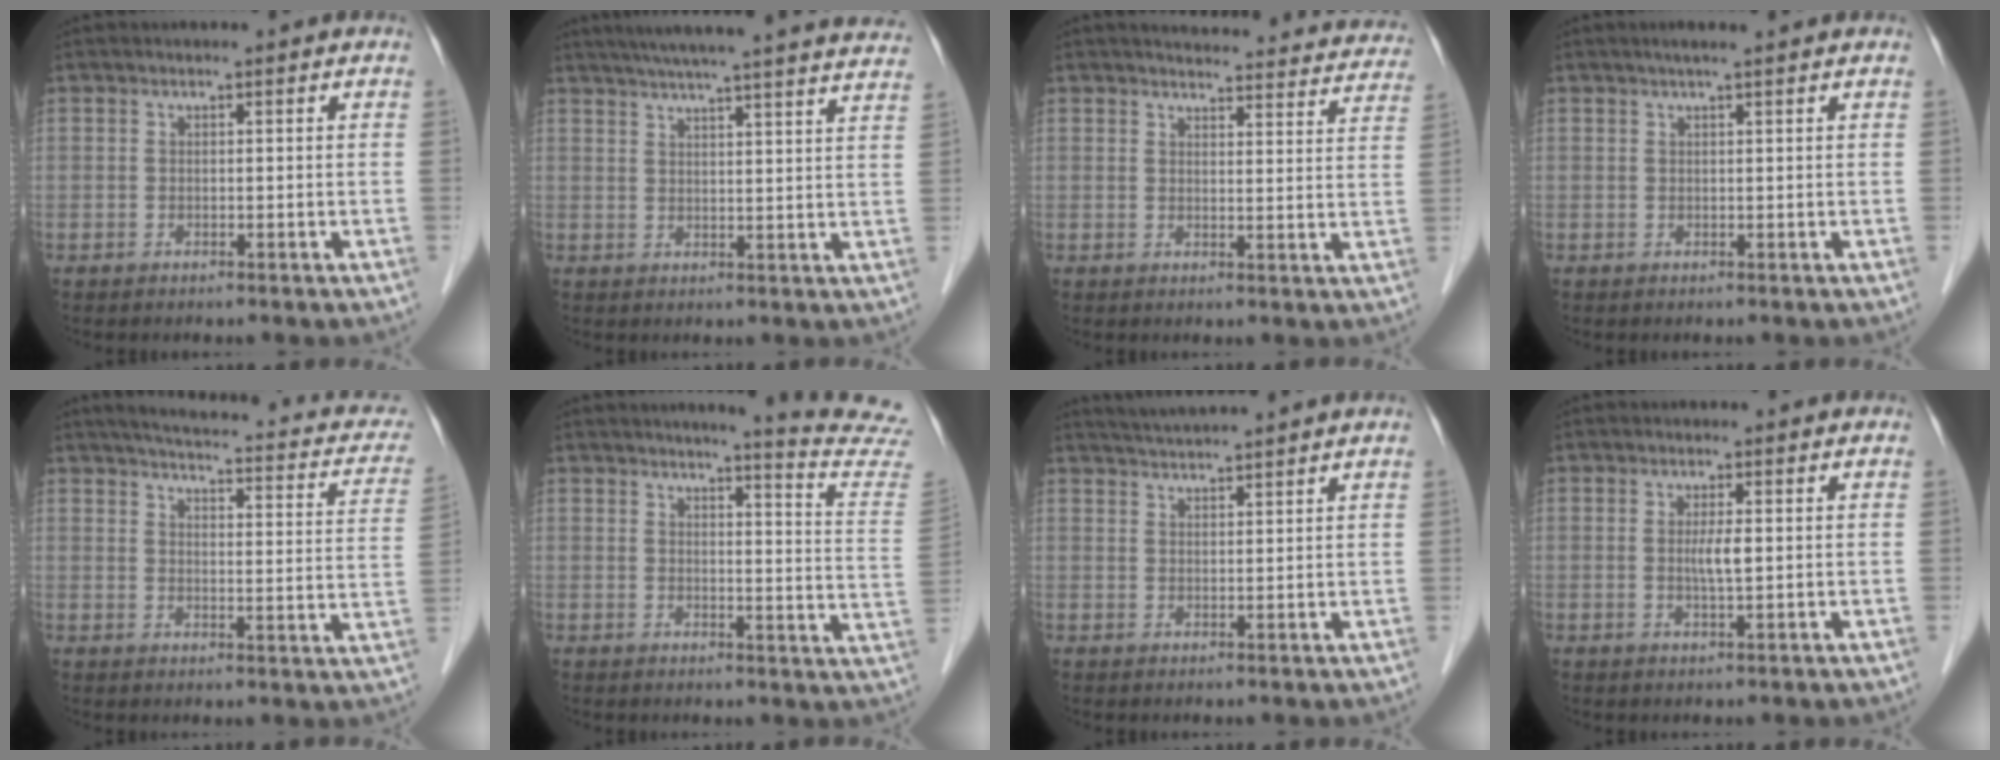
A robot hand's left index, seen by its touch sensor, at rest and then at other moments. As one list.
[{"total": 26.1, "force": [23.5, 0.4, 11.2], "torque": [-0.176, -0.013, 0.290]}, {"total": 22.7, "force": [21.7, 4.2, 5.4], "torque": [-0.054, -0.035, 0.238]}, {"total": 3.4, "force": [2.7, -0.1, 2.1], "torque": [-0.026, 0.024, 0.037]}, {"total": 18.5, "force": [14.7, 4.9, 10.1], "torque": [-0.119, 0.012, 0.157]}, {"total": 13.7, "force": [13.1, -1.4, 3.8], "torque": [-0.041, -0.103, 0.125]}, {"total": 5.9, "force": [5.5, -0.8, 1.9], "torque": [-0.036, 0.026, 0.087]}, {"total": 2.5, "force": [0.1, 0.2, 2.5], "torque": [-0.049, -0.002, 0.002]}]